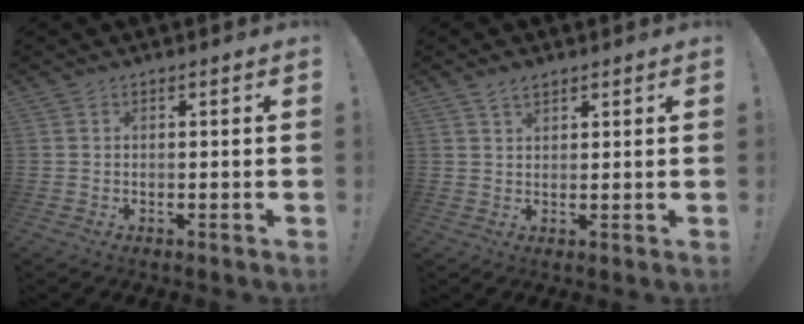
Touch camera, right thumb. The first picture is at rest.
{"total": 2.9, "force": [2.2, 1.3, 1.2], "torque": [-0.024, -0.007, 0.041]}